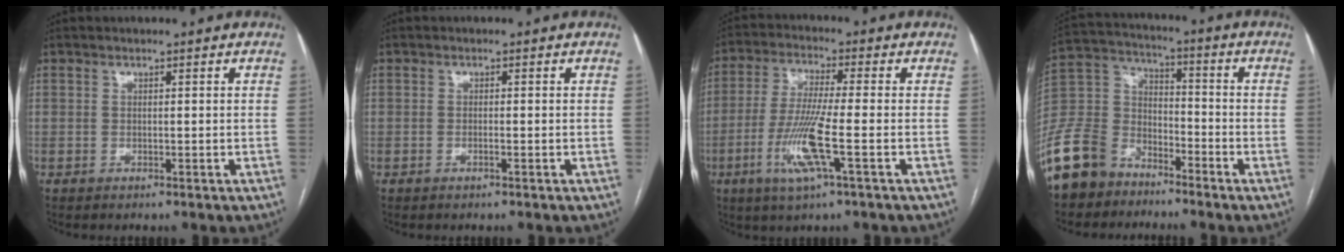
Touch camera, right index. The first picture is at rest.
{"total": 0.6, "force": [-0.3, 0.0, 0.5], "torque": [-0.012, 0.000, -0.004]}
{"total": 9.9, "force": [-3.3, 0.0, 9.3], "torque": [-0.193, -0.015, -0.069]}
{"total": 12.7, "force": [-9.7, 7.3, 3.8], "torque": [-0.099, 0.018, -0.193]}